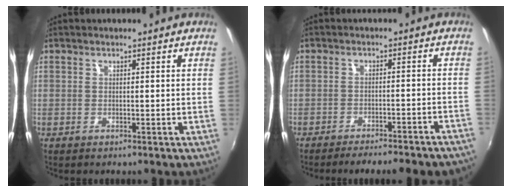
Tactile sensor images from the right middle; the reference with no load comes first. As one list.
[{"total": 13.1, "force": [-11.6, 1.6, 5.7], "torque": [-0.100, -0.015, -0.139]}]